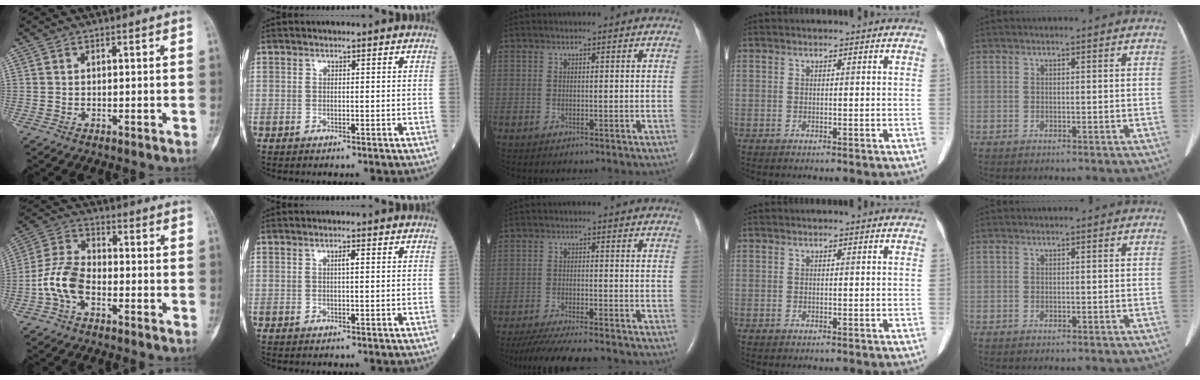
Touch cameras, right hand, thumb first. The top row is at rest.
{"thumb": {"total": 8.7, "force": [-3.1, 5.0, 6.3], "torque": [-0.129, 0.030, -0.069]}, "index": {"total": 1.1, "force": [0.3, 0.1, 1.1], "torque": [-0.020, 0.003, 0.004]}, "middle": {"total": 11.9, "force": [-10.3, 0.2, 5.8], "torque": [-0.079, -0.027, -0.158]}}